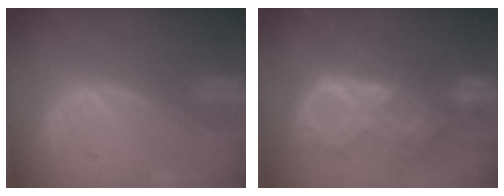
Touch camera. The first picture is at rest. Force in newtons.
{"total": 10.2, "press": 8.7, "slide": 5.3}